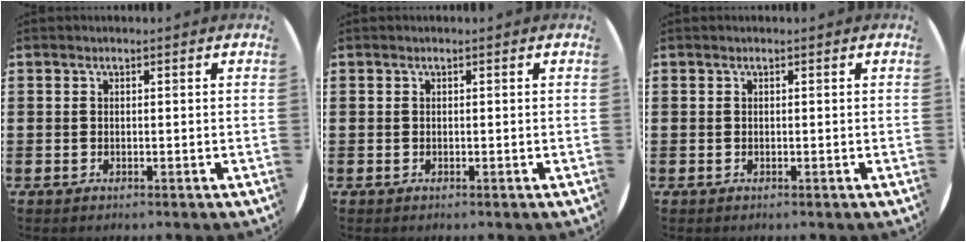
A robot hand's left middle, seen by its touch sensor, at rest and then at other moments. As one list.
[{"total": 0.0}, {"total": 0.0}]